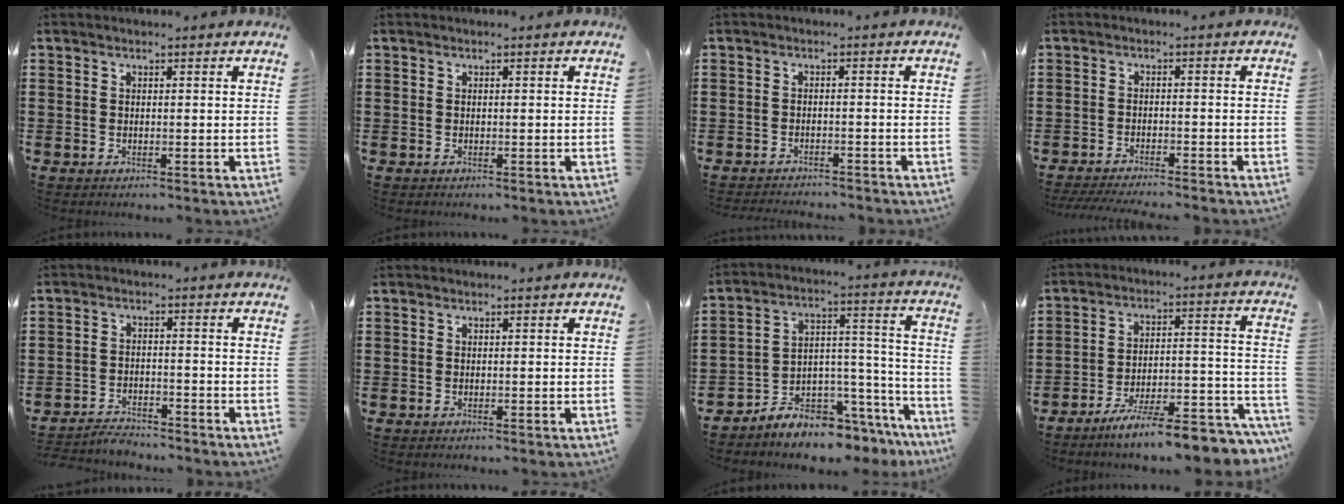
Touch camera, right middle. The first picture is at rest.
{"total": 0.0}
{"total": 1.5, "force": [-1.5, 0.0, 0.1], "torque": [-0.007, 0.000, -0.031]}
{"total": 2.6, "force": [-2.5, -0.2, 0.7], "torque": [-0.019, -0.005, -0.053]}
{"total": 3.0, "force": [-3.0, 0.4, 0.2], "torque": [-0.009, 0.003, -0.063]}
{"total": 0.0}
{"total": 6.7, "force": [-6.5, 1.7, 0.6], "torque": [-0.005, 0.010, -0.122]}
{"total": 10.6, "force": [-8.9, 0.5, 5.8], "torque": [-0.085, 0.015, -0.166]}